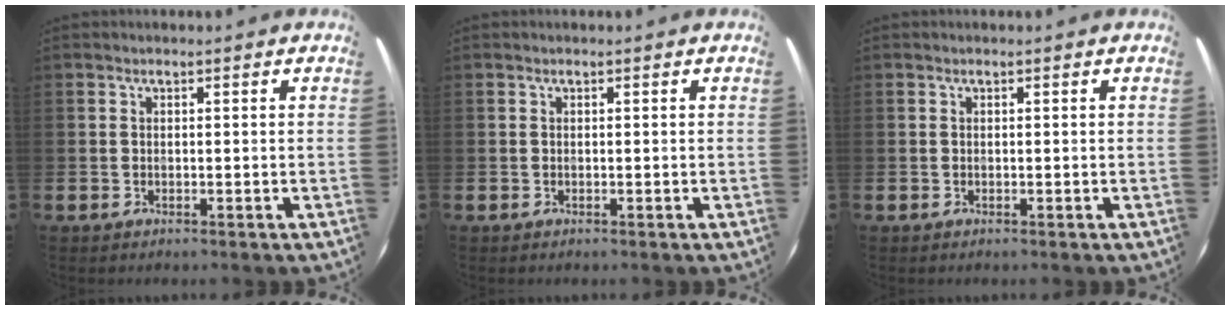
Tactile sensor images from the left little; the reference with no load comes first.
{"total": 0.0}
{"total": 0.0}